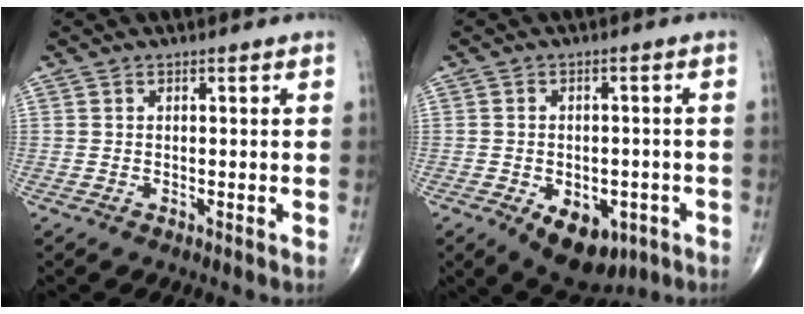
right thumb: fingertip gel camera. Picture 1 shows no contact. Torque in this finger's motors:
{"motor_torque": [-0.19, 0.38, 0.01, -0.07, 0.08]}